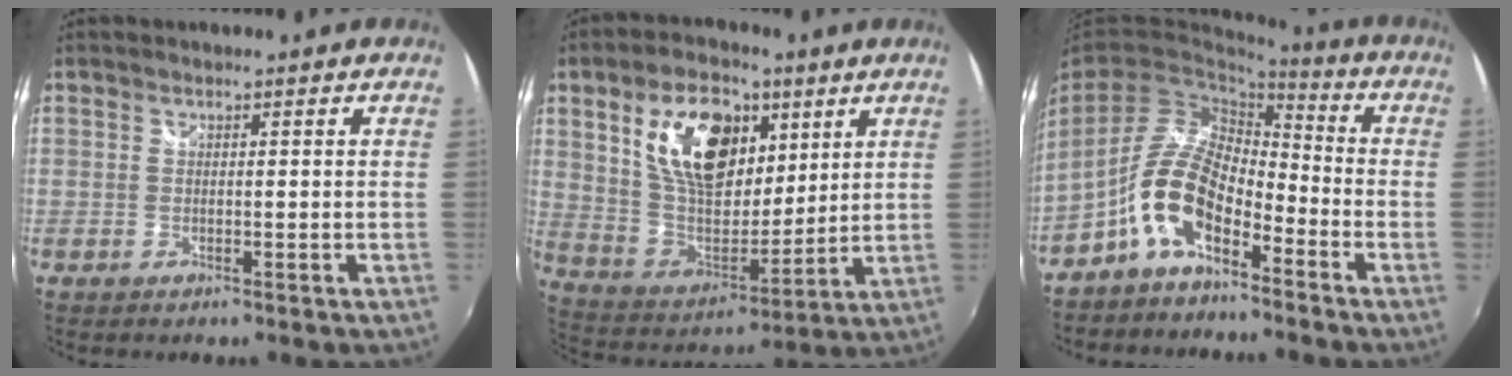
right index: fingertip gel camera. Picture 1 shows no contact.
{"total": 19.2, "force": [7.8, 10.8, 13.9], "torque": [-0.258, 0.012, 0.150]}
{"total": 10.8, "force": [-6.2, 4.8, 7.3], "torque": [-0.148, 0.010, -0.119]}